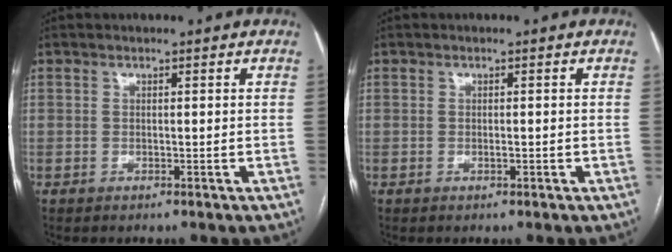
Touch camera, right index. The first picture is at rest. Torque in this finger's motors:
{"motor_torque": [0.05, 0.01, 0.00, 0.05]}